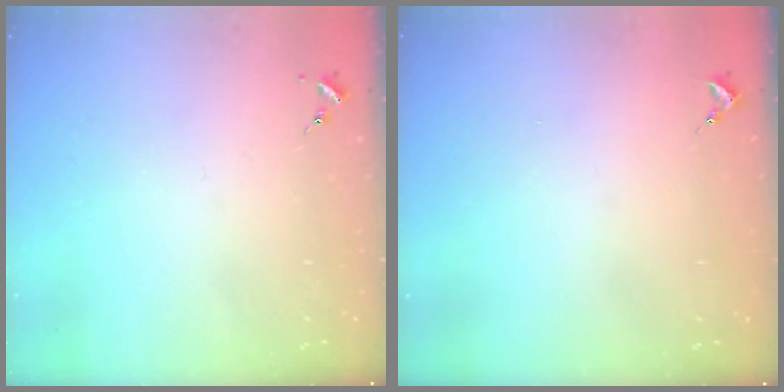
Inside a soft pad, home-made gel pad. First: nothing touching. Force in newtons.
{"total": 0.9, "press": 0.9, "slide": 0.1}